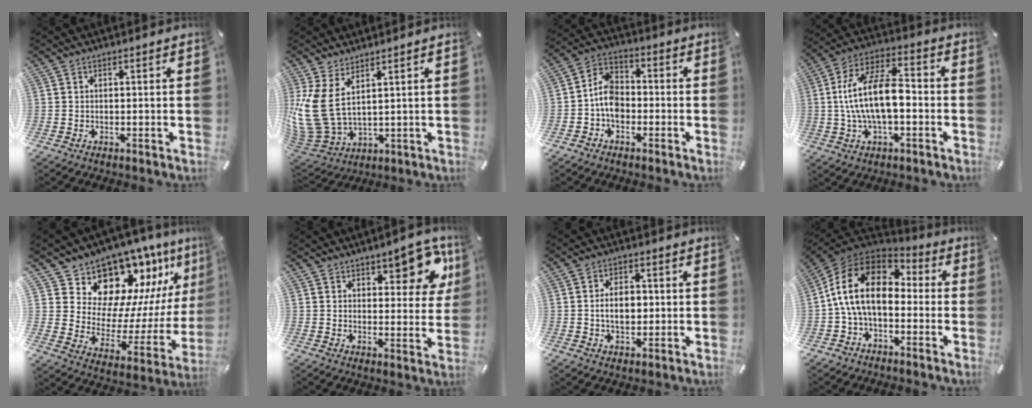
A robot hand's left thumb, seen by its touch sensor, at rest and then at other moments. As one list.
[{"total": 11.1, "force": [4.1, 6.8, 7.7], "torque": [-0.205, -0.033, 0.079]}, {"total": 7.3, "force": [-2.3, 5.5, 4.3], "torque": [-0.094, 0.019, -0.043]}, {"total": 15.3, "force": [-1.6, 7.5, 13.2], "torque": [-0.266, 0.015, -0.029]}, {"total": 15.4, "force": [13.3, 7.2, 3.0], "torque": [-0.040, -0.142, 0.229]}, {"total": 10.7, "force": [6.9, 5.3, 6.2], "torque": [-0.051, -0.049, 0.115]}, {"total": 6.2, "force": [-0.1, 4.2, 4.6], "torque": [-0.083, 0.001, -0.008]}, {"total": 15.6, "force": [-0.6, 10.1, 11.9], "torque": [-0.255, 0.024, -0.017]}]